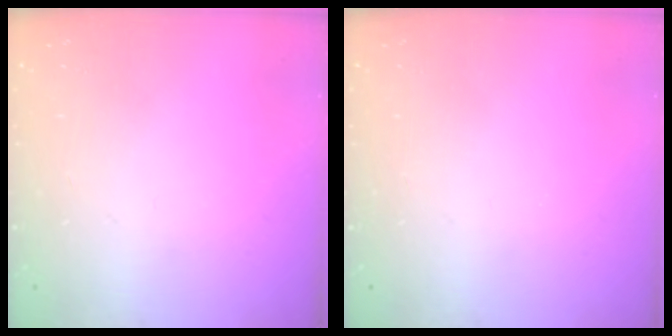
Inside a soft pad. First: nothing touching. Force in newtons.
{"total": 0.0}